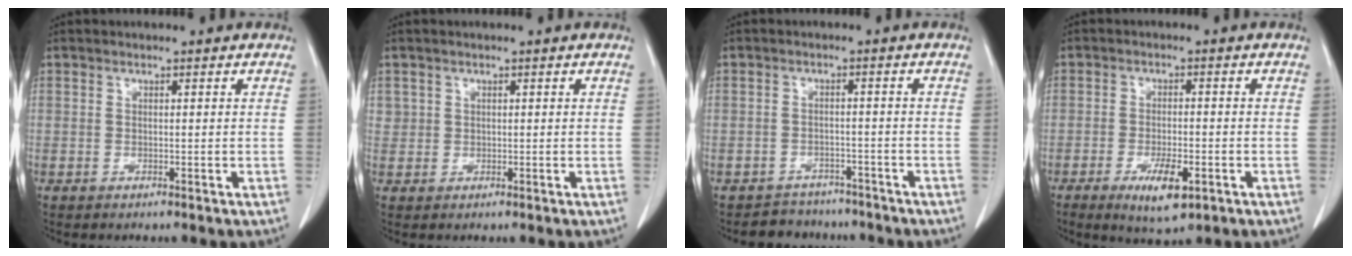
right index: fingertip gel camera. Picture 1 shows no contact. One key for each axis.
{"total": 1.5, "fx": 0.5, "fy": 1.3, "fz": 0.1, "tx": 0.013, "ty": 0.004, "tz": 0.006}
{"total": 4.9, "fx": -4.2, "fy": 2.5, "fz": -0.7, "tx": 0.017, "ty": 0.017, "tz": -0.063}
{"total": 6.0, "fx": -2.9, "fy": 1.7, "fz": 5.0, "tx": -0.089, "ty": -0.008, "tz": -0.040}